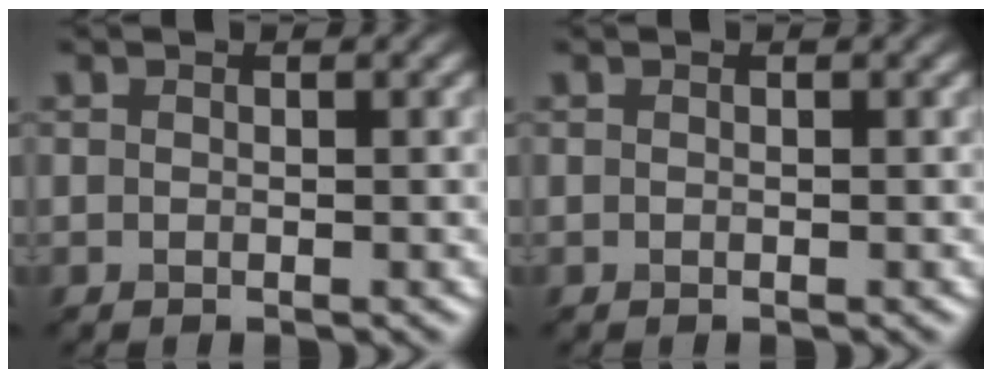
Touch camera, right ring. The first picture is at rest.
{"total": 0.0}